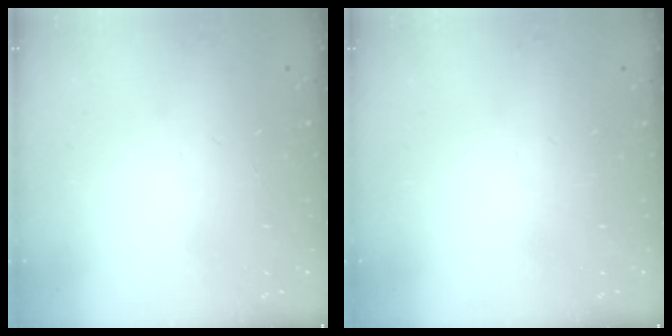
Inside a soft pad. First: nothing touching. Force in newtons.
{"total": 0.0}